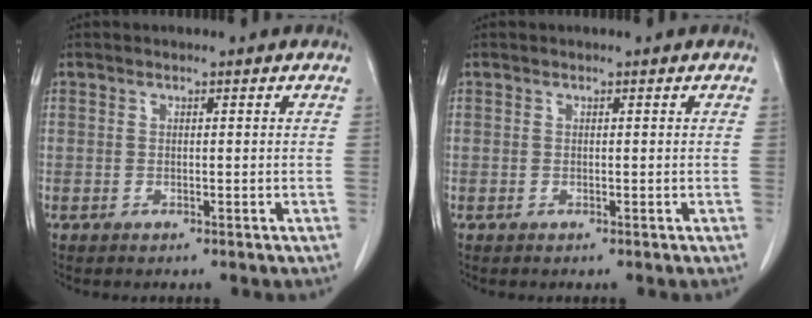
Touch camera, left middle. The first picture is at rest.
{"total": 0.0}